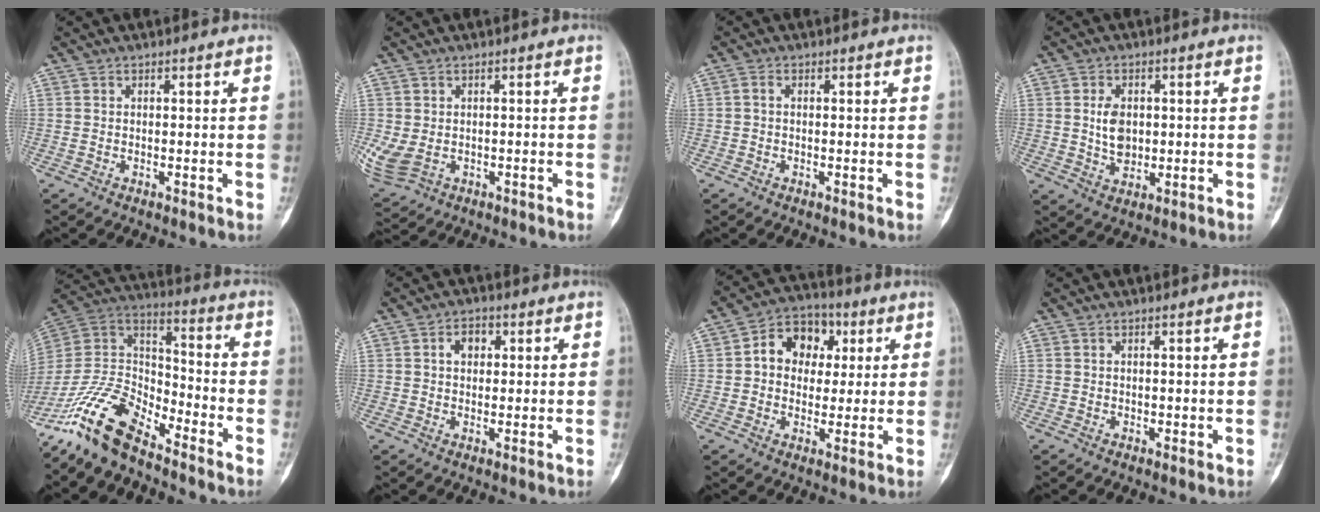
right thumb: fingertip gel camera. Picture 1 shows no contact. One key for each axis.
{"total": 6.3, "fx": -1.3, "fy": 4.5, "fz": 4.2, "tx": -0.104, "ty": 0.004, "tz": -0.007}
{"total": 0.8, "fx": 0.0, "fy": 0.5, "fz": 0.7, "tx": -0.013, "ty": 0.001, "tz": -0.005}
{"total": 5.8, "fx": 0.5, "fy": 4.1, "fz": 4.1, "tx": -0.060, "ty": -0.006, "tz": 0.012}
{"total": 15.5, "fx": -12.0, "fy": 5.9, "fz": 7.7, "tx": -0.139, "ty": 0.082, "tz": -0.238}
{"total": 3.5, "fx": 0.9, "fy": 2.6, "fz": 2.2, "tx": -0.023, "ty": 0.006, "tz": 0.012}
{"total": 10.6, "fx": 2.2, "fy": 8.6, "fz": 5.9, "tx": -0.053, "ty": 0.013, "tz": 0.025}
{"total": 0.0}